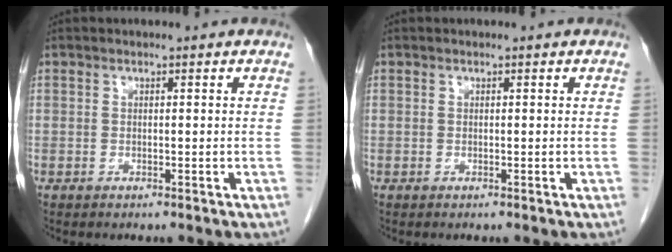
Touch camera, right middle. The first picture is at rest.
{"total": 0.0}